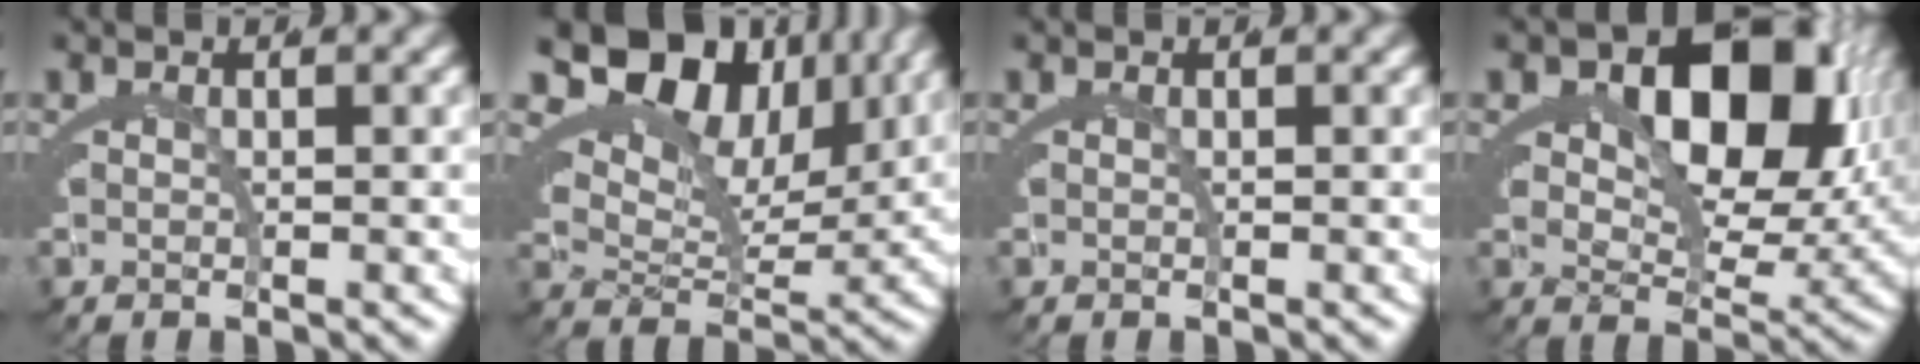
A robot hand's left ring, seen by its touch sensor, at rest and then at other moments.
{"total": 12.6, "force": [6.1, 7.7, 7.9], "torque": [-0.135, 0.010, 0.088]}
{"total": 0.0}
{"total": 12.3, "force": [3.0, 8.2, 8.6], "torque": [-0.131, -0.018, 0.053]}